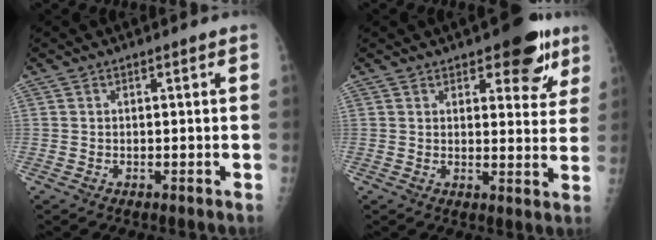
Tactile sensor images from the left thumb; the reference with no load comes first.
{"total": 9.7, "force": [5.8, 4.4, 6.3], "torque": [-0.039, -0.026, 0.073]}